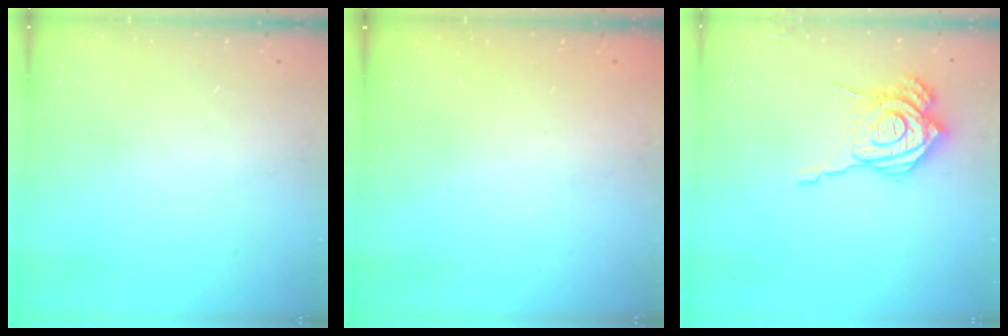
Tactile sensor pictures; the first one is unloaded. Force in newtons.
{"total": 2.3, "press": 2.2, "slide": 0.8}
{"total": 15.0, "press": 14.8, "slide": 1.8}